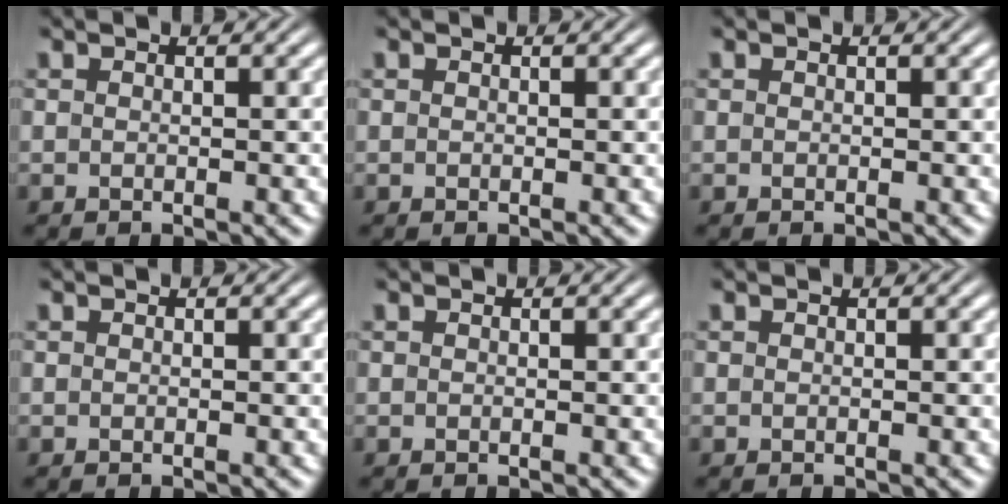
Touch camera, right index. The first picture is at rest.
{"total": 0.0}
{"total": 0.0}
{"total": 0.0}
{"total": 0.0}
{"total": 0.0}